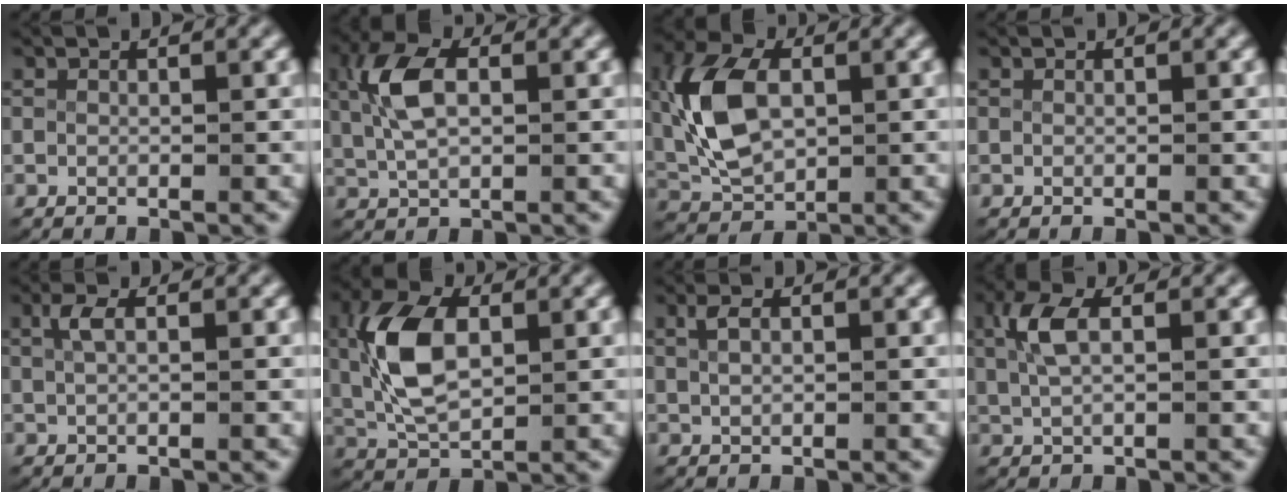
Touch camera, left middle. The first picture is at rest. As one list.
[{"total": 5.0, "force": [1.0, 2.6, 4.1], "torque": [-0.099, 0.002, 0.023]}, {"total": 7.5, "force": [0.6, 5.0, 5.6], "torque": [-0.134, -0.010, 0.022]}, {"total": 0.0}, {"total": 1.4, "force": [0.5, 0.4, 1.3], "torque": [-0.033, -0.001, 0.014]}, {"total": 7.0, "force": [1.0, 4.1, 5.6], "torque": [-0.138, -0.009, 0.026]}, {"total": 1.2, "force": [0.6, 0.4, 1.0], "torque": [-0.027, -0.002, 0.017]}, {"total": 3.1, "force": [0.8, 1.2, 2.7], "torque": [-0.068, 0.002, 0.019]}]